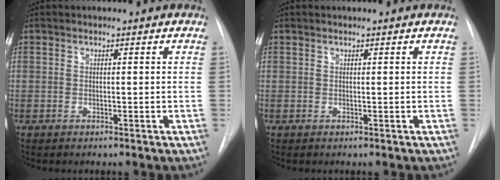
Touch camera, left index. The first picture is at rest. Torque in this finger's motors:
{"motor_torque": [-0.38, 0.37, -0.02, -0.01]}